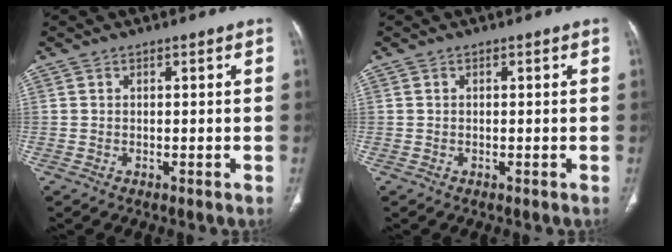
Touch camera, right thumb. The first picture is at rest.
{"total": 0.0}